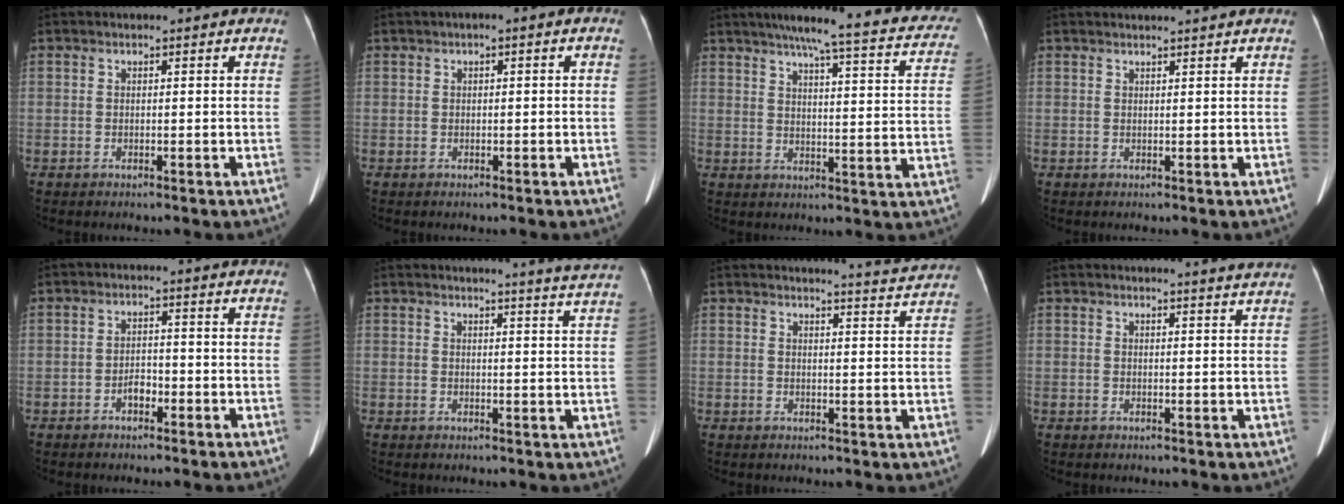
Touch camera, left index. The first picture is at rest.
{"total": 1.1, "force": [0.1, 0.4, 1.0], "torque": [-0.010, 0.007, -0.002]}
{"total": 24.3, "force": [20.3, 2.7, 13.0], "torque": [-0.174, -0.019, 0.233]}
{"total": 3.7, "force": [3.5, -0.5, 1.1], "torque": [-0.013, 0.017, 0.044]}
{"total": 2.3, "force": [-1.4, 1.2, 1.4], "torque": [-0.023, 0.004, -0.025]}
{"total": 9.3, "force": [8.8, -1.7, 2.4], "torque": [-0.028, -0.049, 0.081]}
{"total": 6.1, "force": [5.9, -1.3, 0.4], "torque": [-0.019, -0.021, 0.064]}
{"total": 6.7, "force": [6.3, -0.8, 2.1], "torque": [-0.025, -0.005, 0.052]}